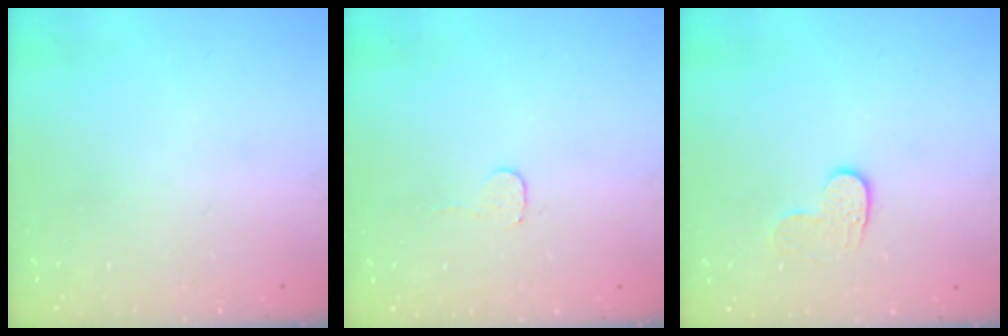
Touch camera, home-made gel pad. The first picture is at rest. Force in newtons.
{"total": 3.2, "press": 3.1, "slide": 0.3}
{"total": 3.6, "press": 3.6, "slide": 0.3}